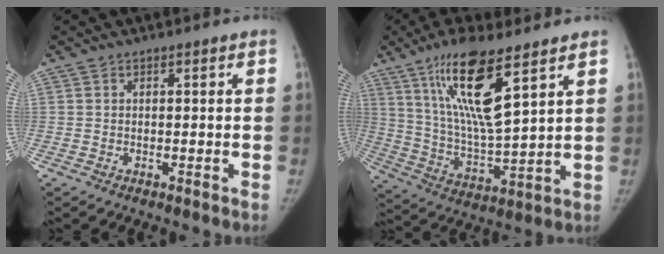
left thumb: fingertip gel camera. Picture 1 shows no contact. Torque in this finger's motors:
{"motor_torque": [0.60, -0.03, 2.05, -0.72, 0.18]}